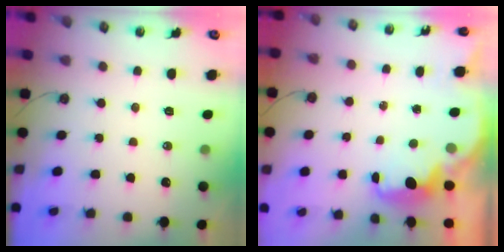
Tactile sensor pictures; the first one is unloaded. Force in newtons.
{"total": 2.3, "press": 2.3, "slide": 0.4}